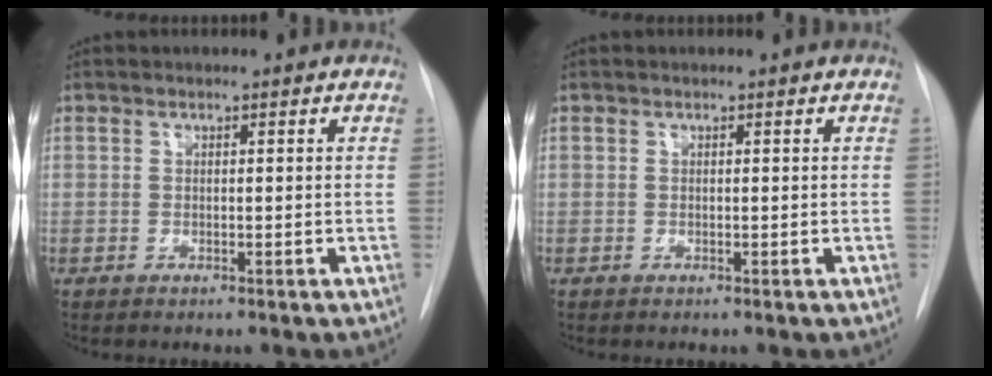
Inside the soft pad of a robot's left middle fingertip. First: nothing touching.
{"total": 0.0}